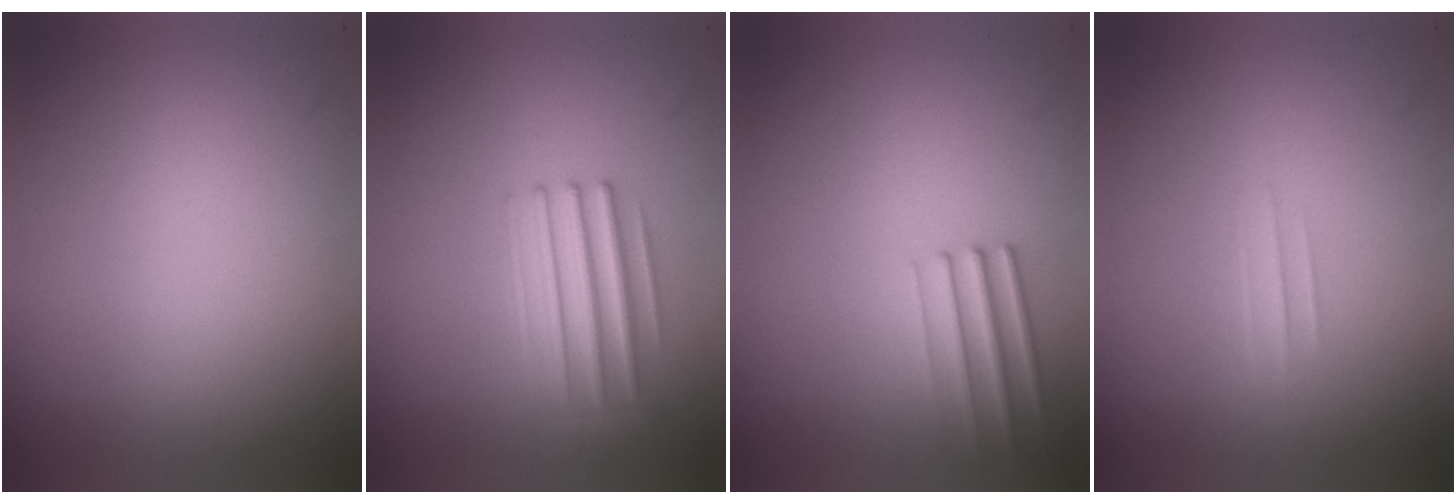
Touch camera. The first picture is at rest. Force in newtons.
{"total": 3.2}
{"total": 2.4}
{"total": 1.0}